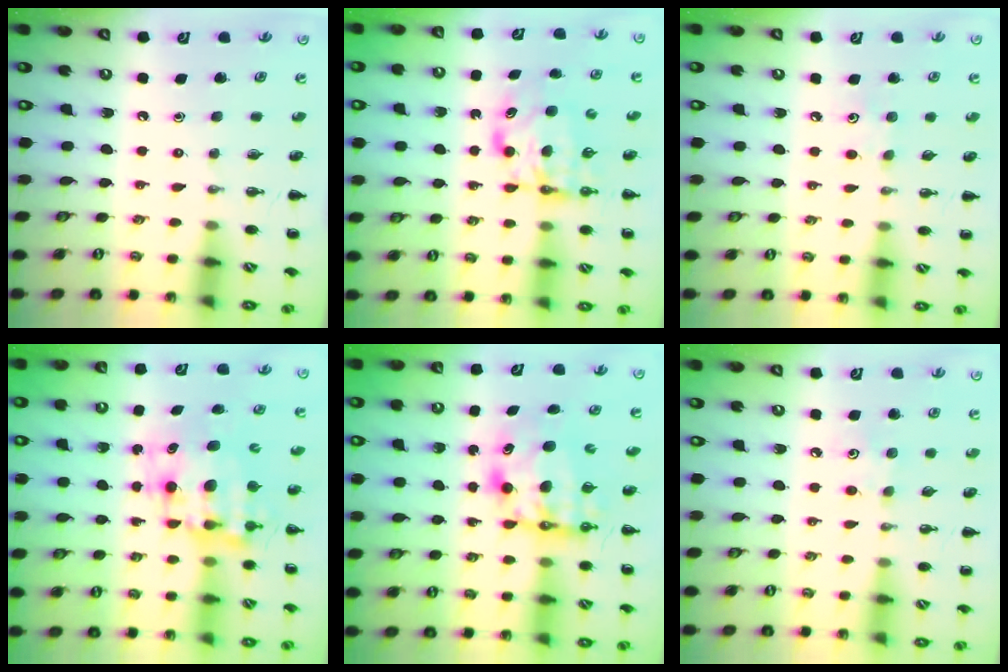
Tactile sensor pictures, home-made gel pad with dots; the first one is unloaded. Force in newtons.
{"total": 5.7, "press": 5.6, "slide": 1.4}
{"total": 6.3, "press": 6.1, "slide": 1.8}
{"total": 9.6, "press": 9.1, "slide": 3.0}
{"total": 7.4, "press": 7.2, "slide": 1.8}
{"total": 4.0, "press": 3.9, "slide": 0.9}